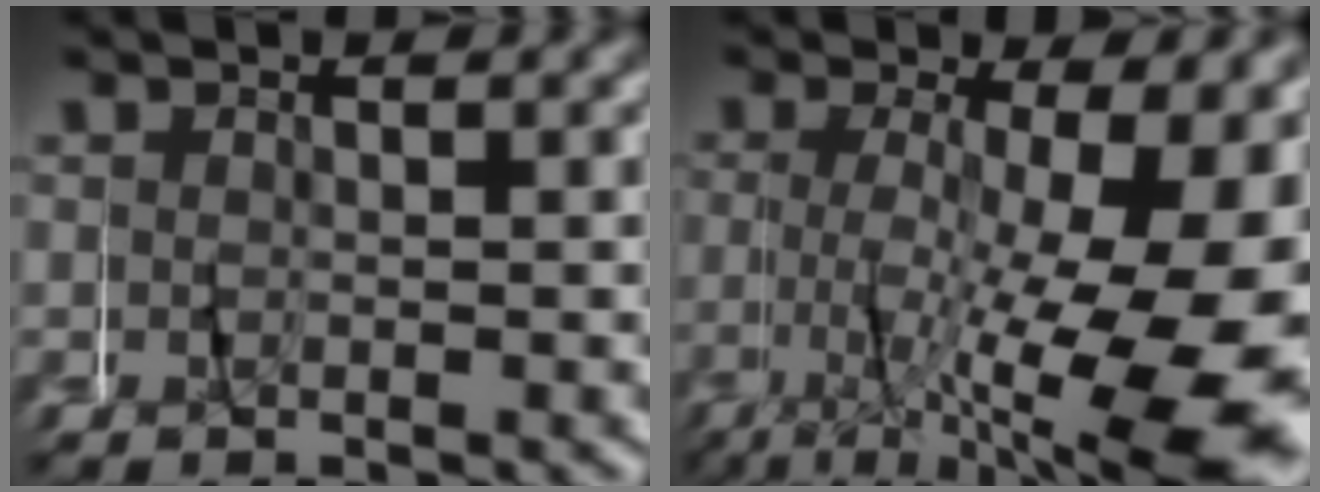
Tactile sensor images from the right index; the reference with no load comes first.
{"total": 13.0, "force": [-1.4, 5.2, 11.8], "torque": [-0.157, -0.014, -0.009]}